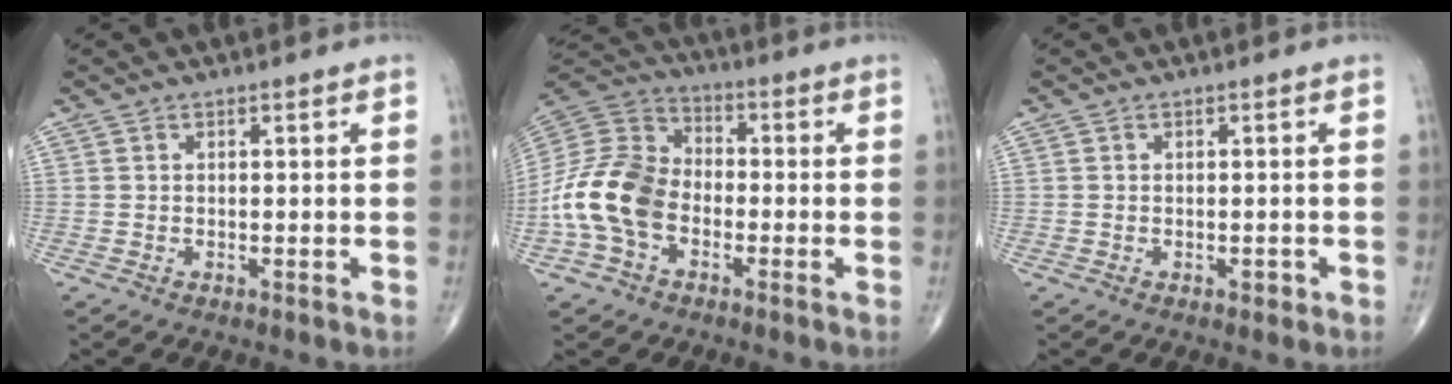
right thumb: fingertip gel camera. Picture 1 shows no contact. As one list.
[{"total": 14.5, "force": [-4.0, 10.0, 9.6], "torque": [-0.187, 0.041, -0.088]}, {"total": 1.0, "force": [-0.4, 0.7, 0.6], "torque": [-0.004, 0.000, -0.005]}]